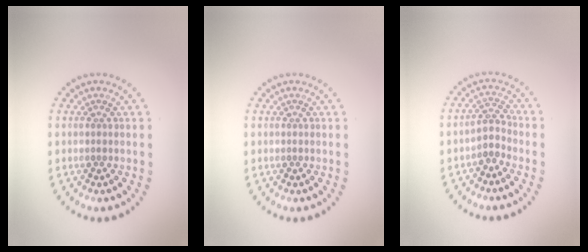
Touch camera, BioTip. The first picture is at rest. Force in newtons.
{"total": 0.0}
{"total": 2.0, "press": 1.5, "slide": 1.3}